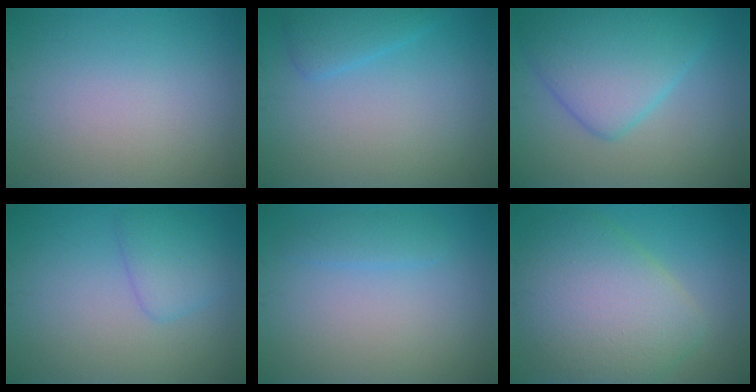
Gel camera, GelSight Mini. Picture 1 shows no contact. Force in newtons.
{"total": 2.2, "press": 2.1, "slide": 0.2}
{"total": 6.8, "press": 6.7, "slide": 0.2}
{"total": 2.6, "press": 2.6, "slide": 0.0}
{"total": 1.4, "press": 1.4, "slide": 0.1}
{"total": 8.7, "press": 8.7, "slide": 0.3}